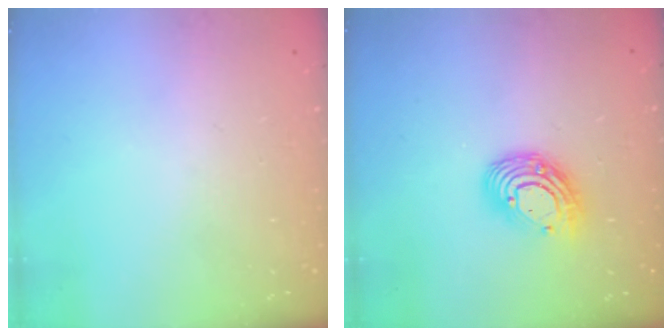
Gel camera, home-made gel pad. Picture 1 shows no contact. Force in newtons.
{"total": 11.6, "press": 11.5, "slide": 1.1}